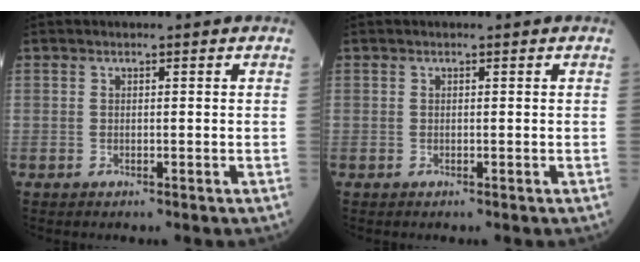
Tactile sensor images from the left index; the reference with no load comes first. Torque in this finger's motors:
{"motor_torque": [0.00, 0.00, 0.00, 0.00]}